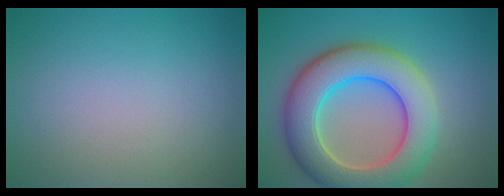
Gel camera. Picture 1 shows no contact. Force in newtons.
{"total": 9.3, "press": 9.3, "slide": 0.8}